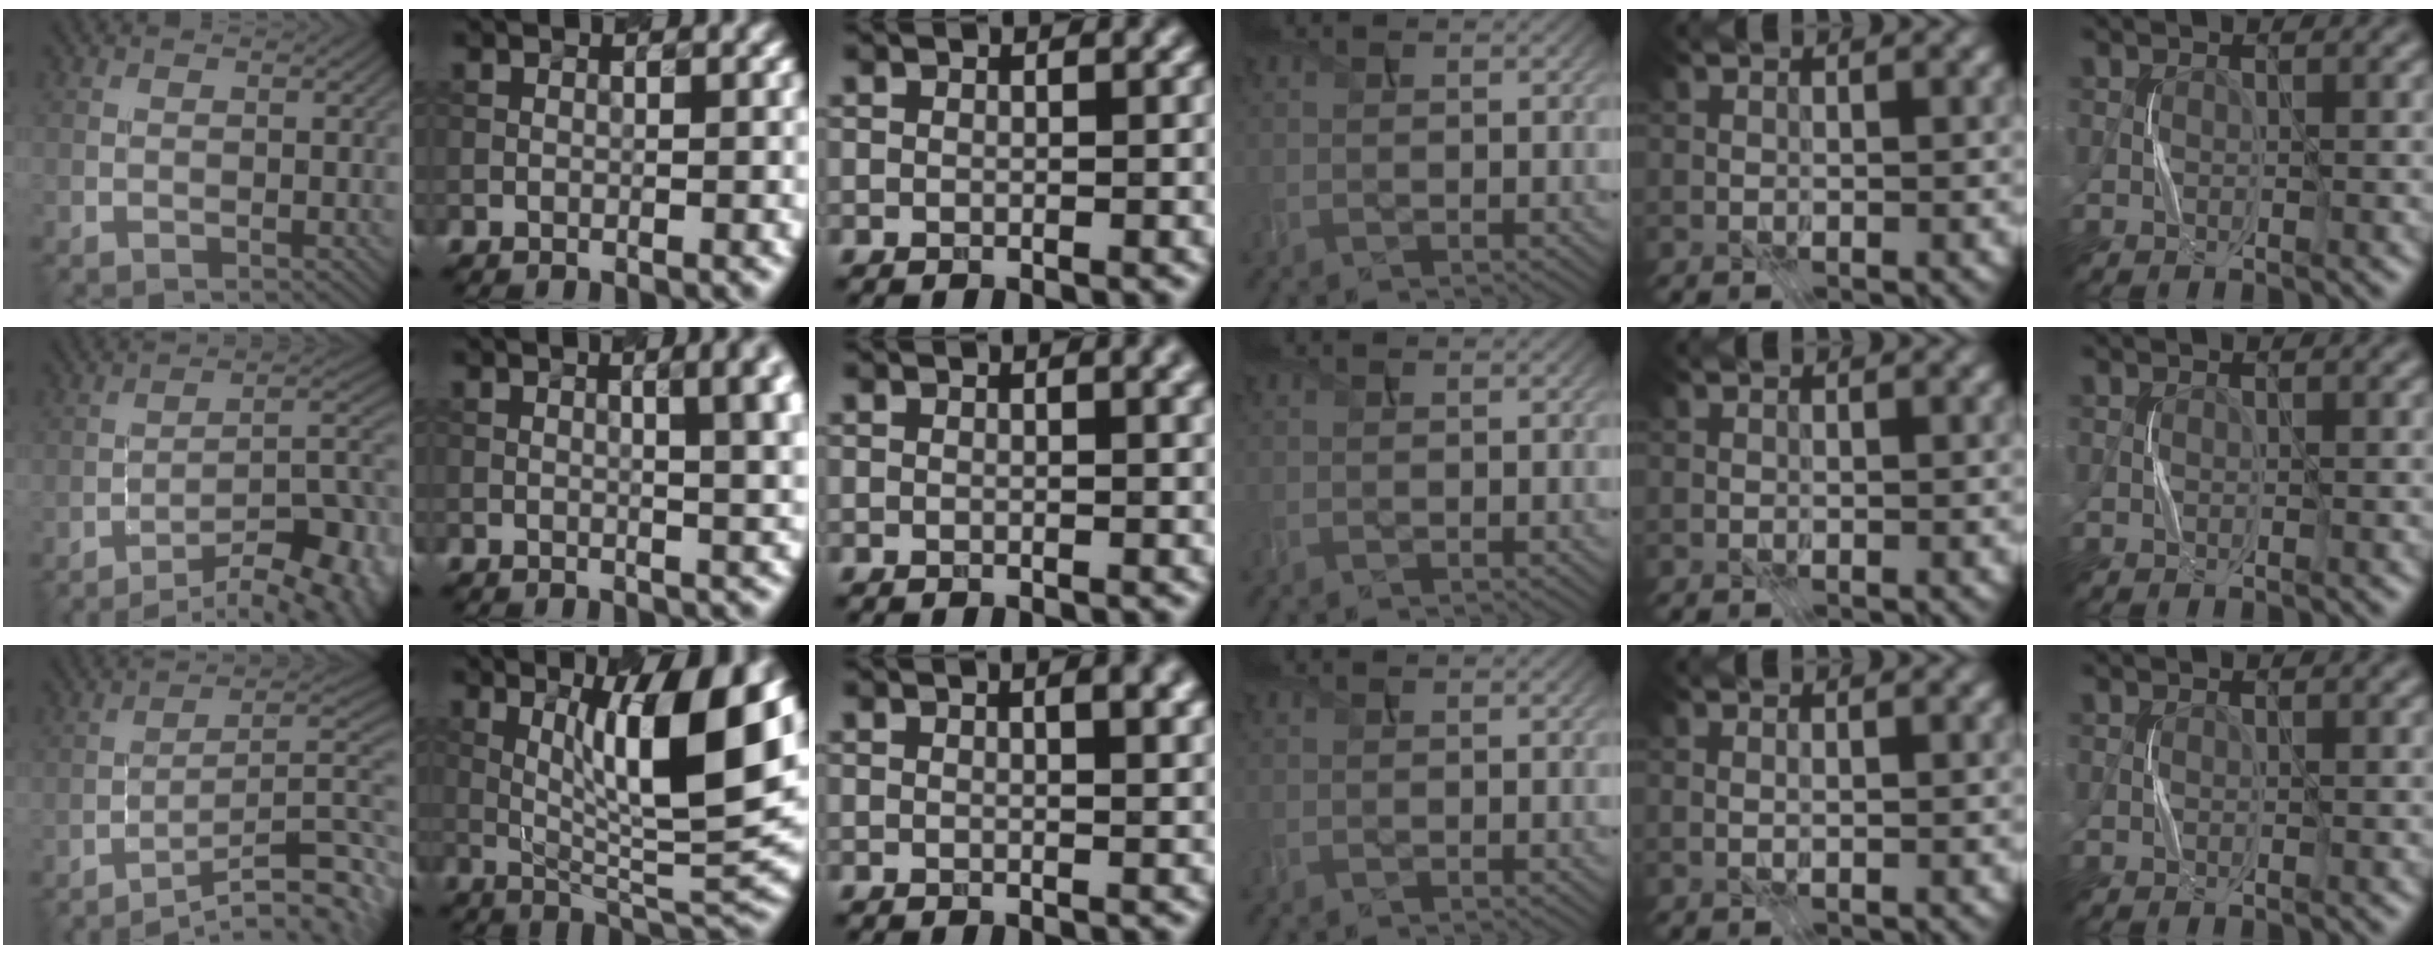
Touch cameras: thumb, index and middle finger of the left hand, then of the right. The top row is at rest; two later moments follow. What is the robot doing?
{"motion": "press", "object": "syringe"}